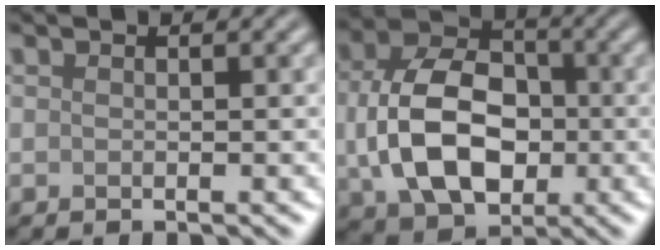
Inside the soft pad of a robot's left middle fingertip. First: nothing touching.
{"total": 10.1, "force": [-0.7, 7.1, 7.2], "torque": [-0.152, -0.002, -0.015]}